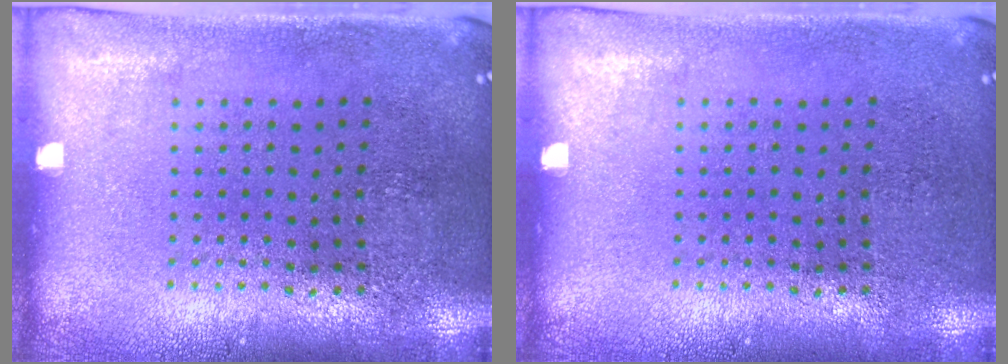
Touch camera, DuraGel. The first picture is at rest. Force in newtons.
{"total": 0.0}